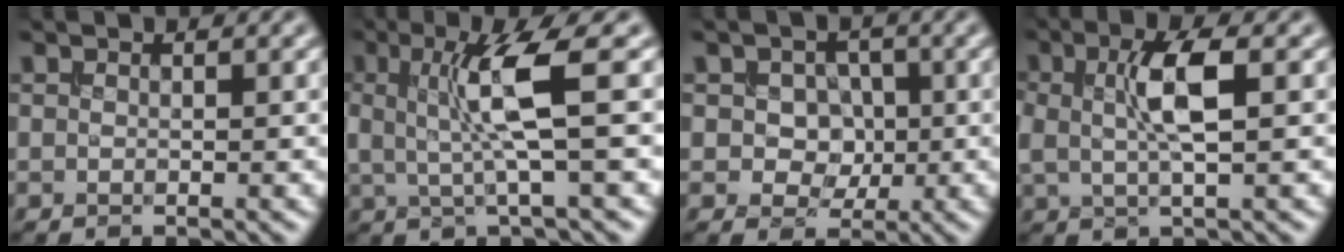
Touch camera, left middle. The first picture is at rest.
{"total": 5.3, "force": [0.7, 0.6, 5.3], "torque": [-0.105, -0.001, 0.018]}
{"total": 3.6, "force": [0.1, 2.9, 2.1], "torque": [-0.026, 0.002, -0.012]}
{"total": 4.2, "force": [0.8, 1.1, 4.0], "torque": [-0.082, 0.006, 0.012]}